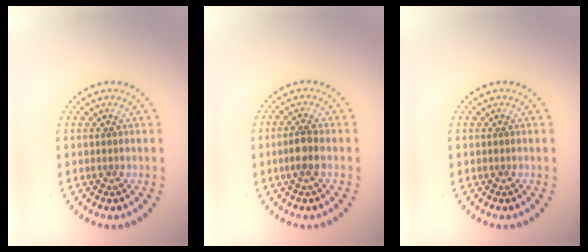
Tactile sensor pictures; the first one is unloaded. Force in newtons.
{"total": 1.9, "press": 1.8, "slide": 0.7}
{"total": 0.0}